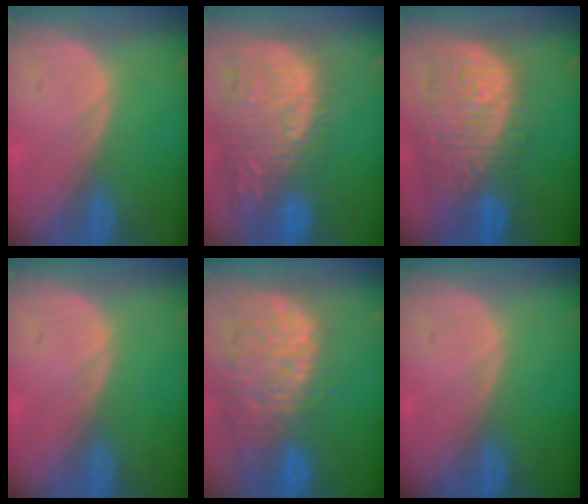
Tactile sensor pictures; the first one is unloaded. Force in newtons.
{"total": 14.4, "press": 12.5, "slide": 7.2}
{"total": 12.7, "press": 11.0, "slide": 6.3}
{"total": 0.0}
{"total": 14.4, "press": 11.9, "slide": 8.2}
{"total": 0.0}